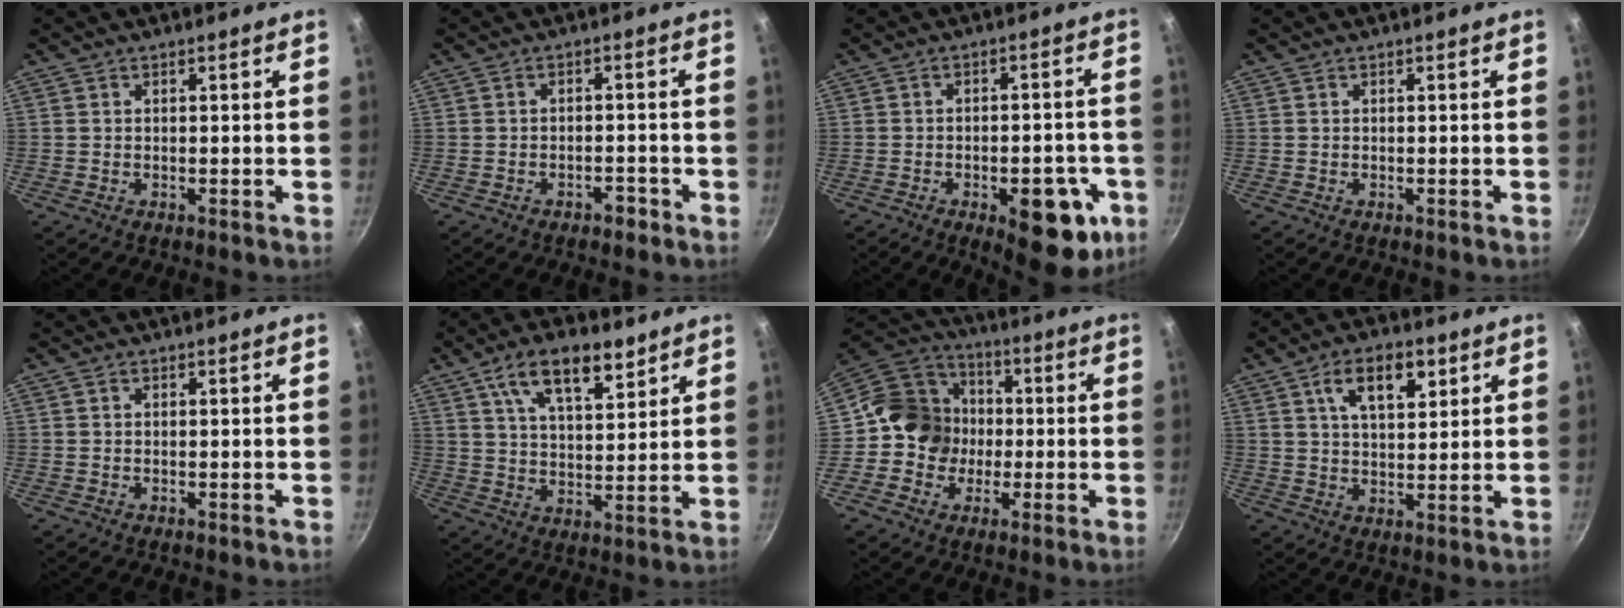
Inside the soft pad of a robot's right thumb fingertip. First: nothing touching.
{"total": 2.5, "force": [-1.6, 1.3, 1.5], "torque": [-0.013, 0.018, -0.017]}
{"total": 14.9, "force": [-5.7, 6.7, 12.0], "torque": [-0.102, 0.016, -0.065]}
{"total": 0.0}
{"total": 0.0}
{"total": 12.3, "force": [7.3, 5.3, 8.4], "torque": [-0.119, -0.027, 0.125]}
{"total": 13.1, "force": [-1.3, 12.0, 5.0], "torque": [-0.046, 0.030, -0.042]}
{"total": 10.7, "force": [5.1, 5.2, 7.8], "torque": [-0.108, -0.017, 0.083]}